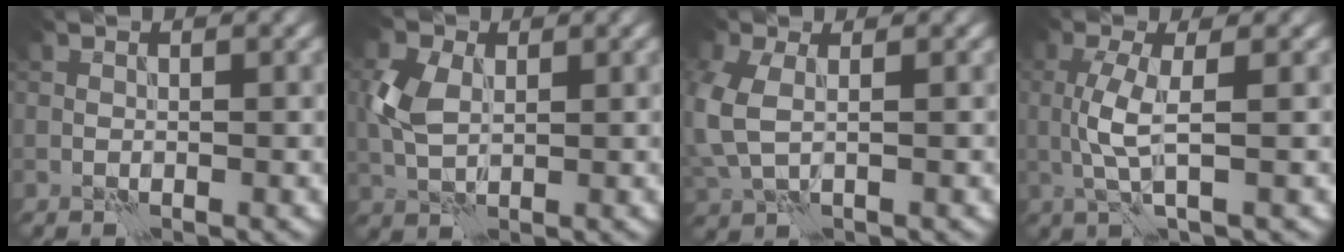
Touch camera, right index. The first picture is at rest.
{"total": 4.2, "force": [0.6, 2.8, 3.1], "torque": [-0.077, 0.006, 0.011]}
{"total": 4.0, "force": [0.1, 2.5, 3.1], "torque": [-0.094, 0.001, 0.002]}
{"total": 3.4, "force": [0.1, 0.9, 3.3], "torque": [-0.074, 0.002, 0.004]}